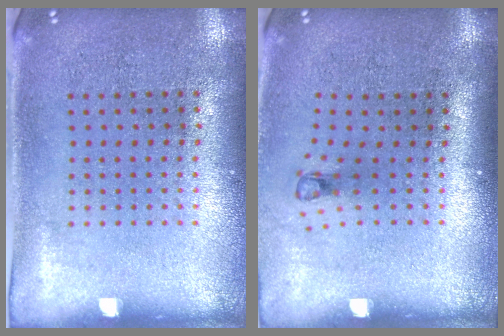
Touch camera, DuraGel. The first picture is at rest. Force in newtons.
{"total": 0.8, "press": 0.4, "slide": 0.7}